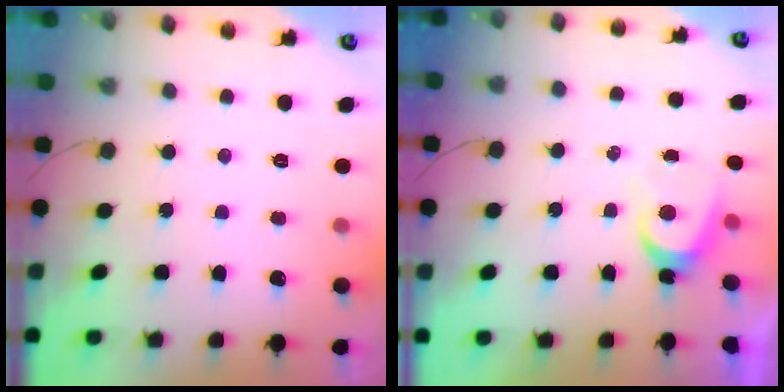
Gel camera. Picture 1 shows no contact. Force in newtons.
{"total": 4.4, "press": 4.4, "slide": 0.5}